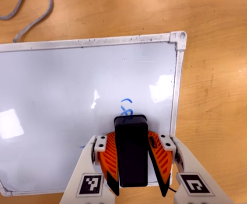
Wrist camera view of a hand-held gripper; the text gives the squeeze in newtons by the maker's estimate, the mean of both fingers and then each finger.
{"total": 15.0, "left": 16.8, "right": 13.3}